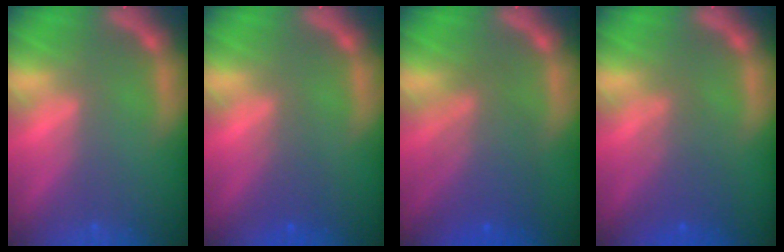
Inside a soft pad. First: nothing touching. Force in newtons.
{"total": 2.0}
{"total": 6.0}
{"total": 3.6}